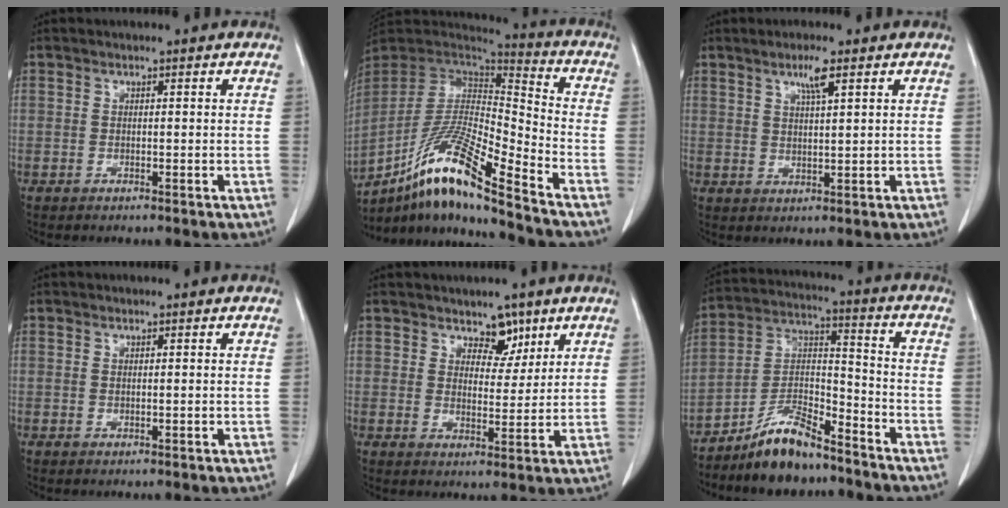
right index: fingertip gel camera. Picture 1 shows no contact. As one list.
[{"total": 17.5, "force": [-12.0, 1.0, 12.6], "torque": [-0.251, -0.011, -0.221]}, {"total": 3.9, "force": [2.2, 0.3, 3.2], "torque": [-0.060, -0.002, 0.040]}, {"total": 0.0}, {"total": 4.9, "force": [3.3, 2.9, 2.1], "torque": [-0.020, -0.003, 0.055]}, {"total": 10.9, "force": [-8.8, 2.8, 5.7], "torque": [-0.113, 0.011, -0.164]}]